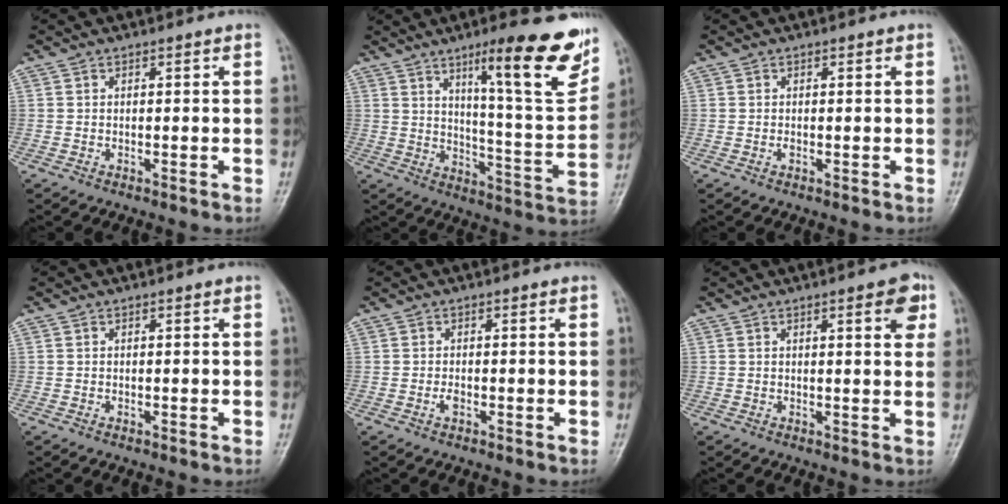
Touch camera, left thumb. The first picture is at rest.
{"total": 20.0, "force": [11.5, 3.3, 16.0], "torque": [-0.183, -0.062, 0.172]}
{"total": 0.5, "force": [0.0, 0.4, 0.4], "torque": [-0.006, 0.000, -0.002]}
{"total": 0.0}
{"total": 1.3, "force": [-0.4, 0.7, 1.0], "torque": [-0.017, -0.001, -0.009]}
{"total": 5.1, "force": [2.3, 1.5, 4.2], "torque": [-0.041, -0.007, 0.024]}